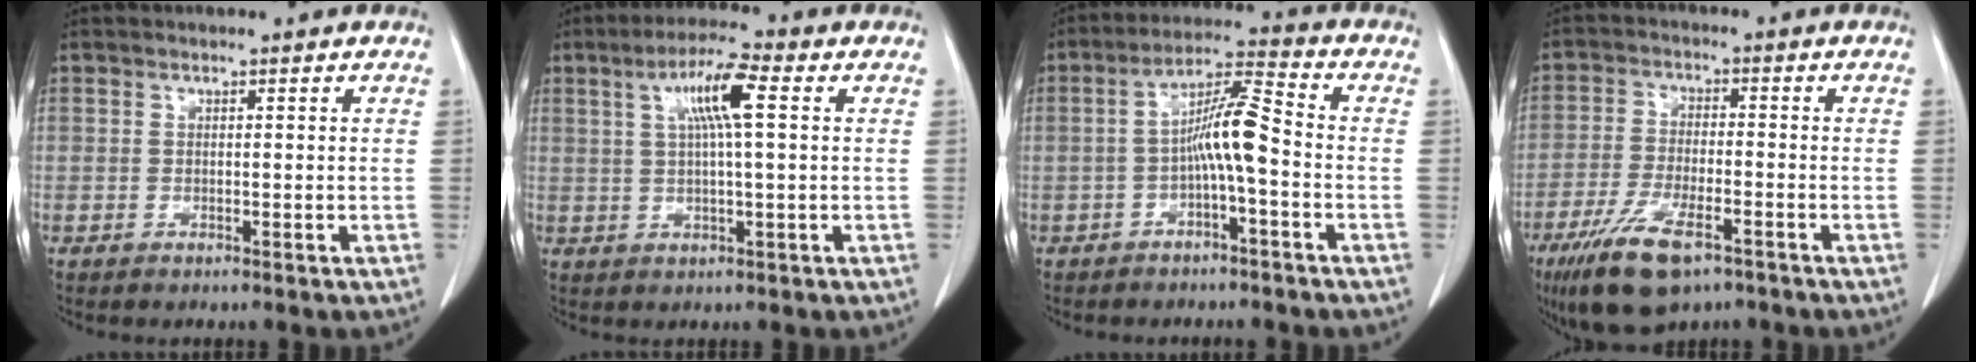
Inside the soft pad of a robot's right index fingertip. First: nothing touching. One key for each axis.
{"total": 7.4, "fx": 2.2, "fy": 0.7, "fz": 7.1, "tx": -0.130, "ty": 0.013, "tz": 0.038}
{"total": 7.7, "fx": -1.8, "fy": 0.6, "fz": 7.5, "tx": -0.138, "ty": 0.023, "tz": -0.035}
{"total": 11.2, "fx": -7.0, "fy": 3.5, "fz": 8.0, "tx": -0.154, "ty": -0.020, "tz": -0.119}